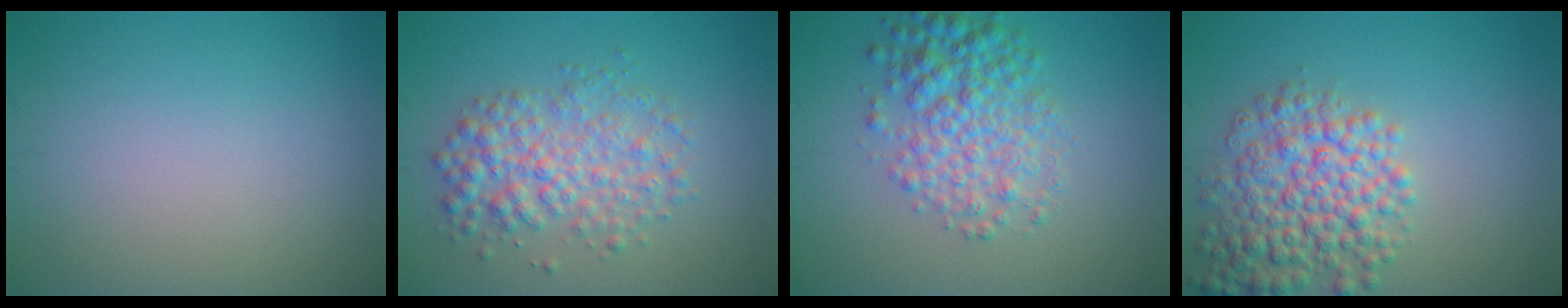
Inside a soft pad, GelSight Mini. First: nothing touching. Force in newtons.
{"total": 4.6, "press": 4.6, "slide": 0.0}
{"total": 5.0, "press": 5.0, "slide": 0.1}
{"total": 6.5, "press": 6.5, "slide": 0.2}